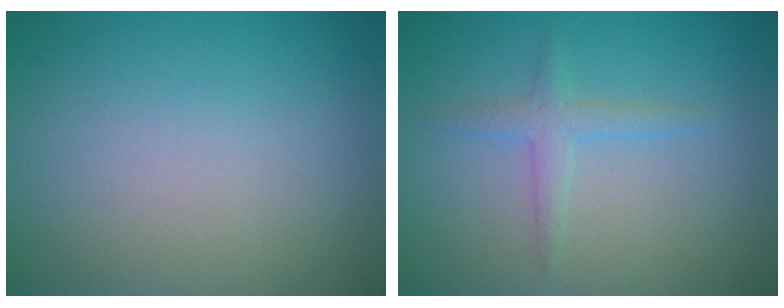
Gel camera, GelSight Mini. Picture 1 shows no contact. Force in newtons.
{"total": 1.7, "press": 1.7, "slide": 0.1}